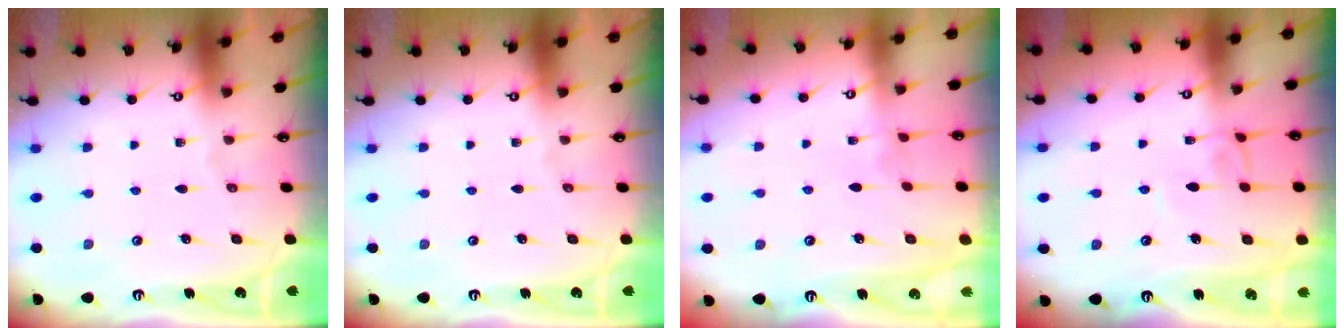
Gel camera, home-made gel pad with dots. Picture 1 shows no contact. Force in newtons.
{"total": 0.0}
{"total": 3.3, "press": 3.3, "slide": 0.3}
{"total": 2.7, "press": 2.7, "slide": 0.2}